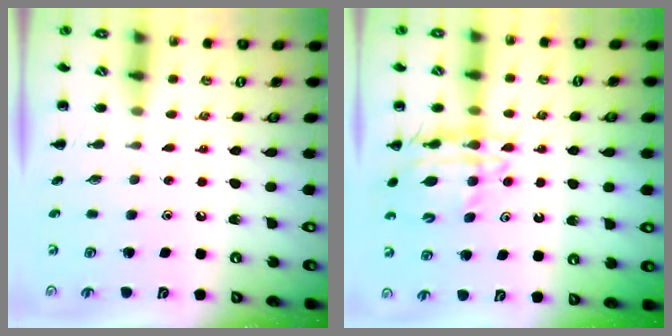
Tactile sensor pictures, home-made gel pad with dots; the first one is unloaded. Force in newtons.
{"total": 12.0, "press": 11.3, "slide": 3.9}